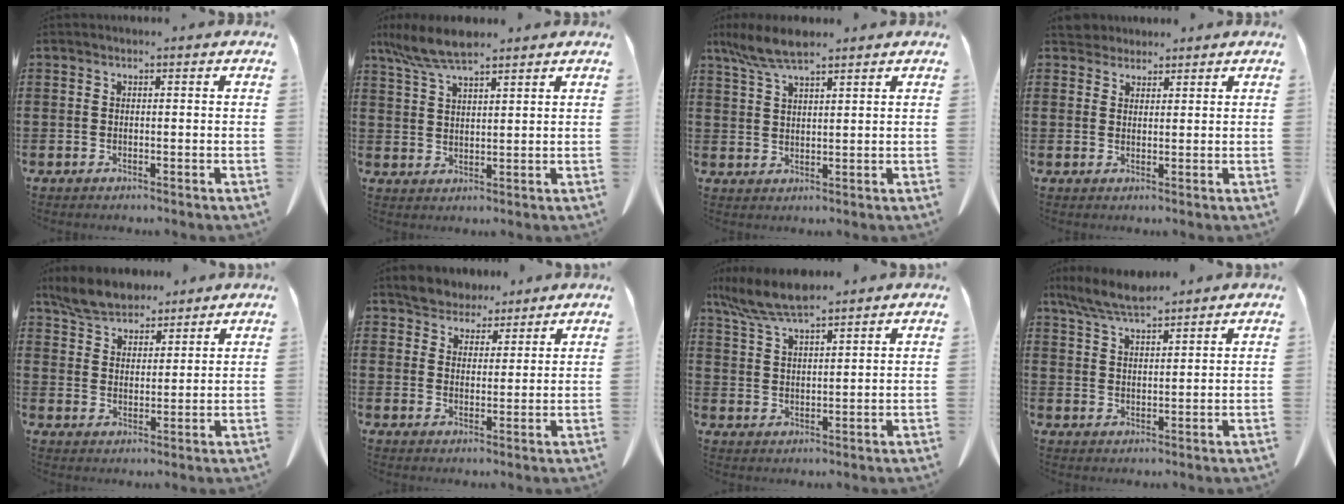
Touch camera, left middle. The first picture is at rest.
{"total": 7.0, "force": [5.5, 1.4, 4.1], "torque": [-0.094, -0.008, 0.103]}
{"total": 6.2, "force": [4.6, 1.2, 3.9], "torque": [-0.087, -0.006, 0.085]}
{"total": 3.0, "force": [2.8, 0.9, 0.2], "torque": [-0.013, -0.002, 0.056]}
{"total": 6.0, "force": [5.5, 2.1, 1.4], "torque": [-0.049, -0.011, 0.104]}
{"total": 4.2, "force": [3.9, 1.7, -0.3], "torque": [-0.015, -0.009, 0.074]}
{"total": 7.6, "force": [6.2, 1.4, 4.2], "torque": [-0.098, -0.014, 0.115]}
{"total": 6.2, "force": [5.3, 1.0, 3.1], "torque": [-0.074, -0.014, 0.099]}